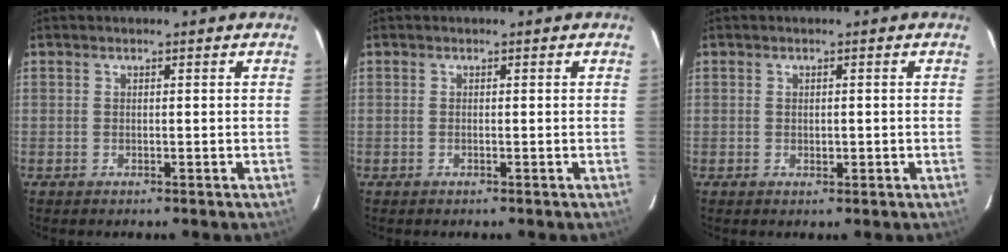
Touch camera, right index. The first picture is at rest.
{"total": 0.0}
{"total": 1.1, "force": [-0.1, 0.7, 0.8], "torque": [-0.011, -0.001, 0.000]}